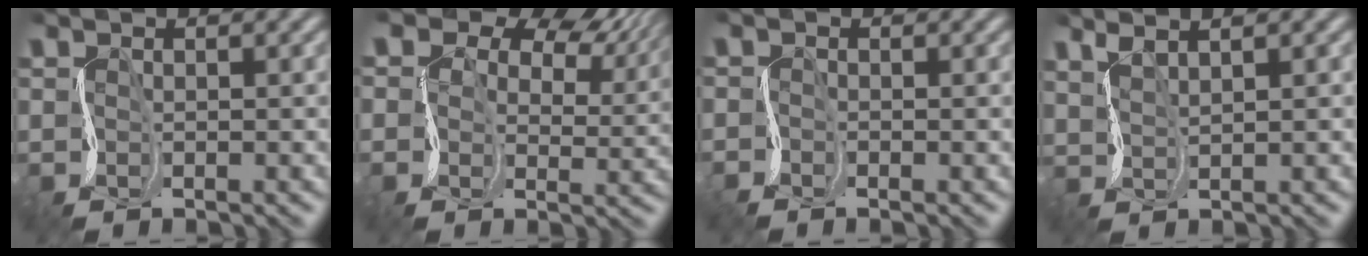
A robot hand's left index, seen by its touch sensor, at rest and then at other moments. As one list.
[{"total": 13.8, "force": [8.2, 8.4, 7.3], "torque": [-0.136, 0.033, 0.118]}, {"total": 1.2, "force": [-1.2, 0.1, 0.0], "torque": [-0.014, -0.009, -0.015]}, {"total": 2.9, "force": [2.9, 0.1, 0.1], "torque": [-0.011, 0.010, 0.036]}]